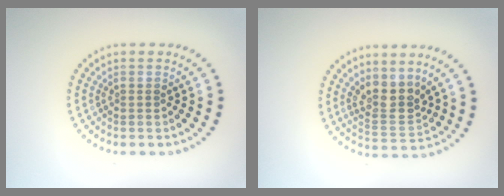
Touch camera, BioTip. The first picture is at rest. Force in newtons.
{"total": 3.1, "press": 2.5, "slide": 1.9}